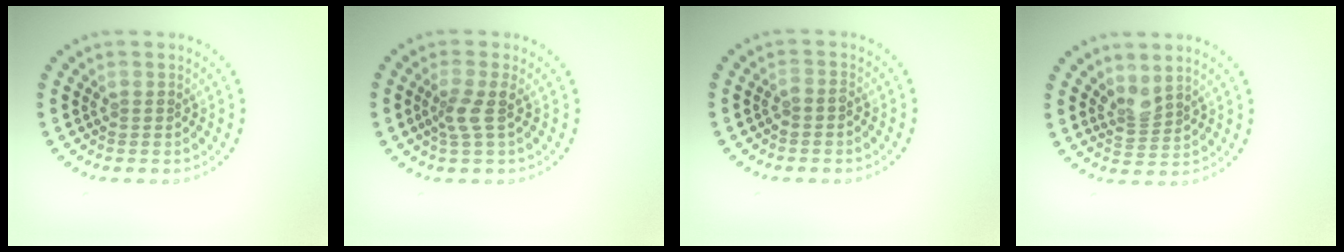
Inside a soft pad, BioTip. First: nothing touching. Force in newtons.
{"total": 1.9, "press": 1.4, "slide": 1.2}
{"total": 0.7, "press": 0.5, "slide": 0.4}
{"total": 2.0, "press": 1.5, "slide": 1.3}